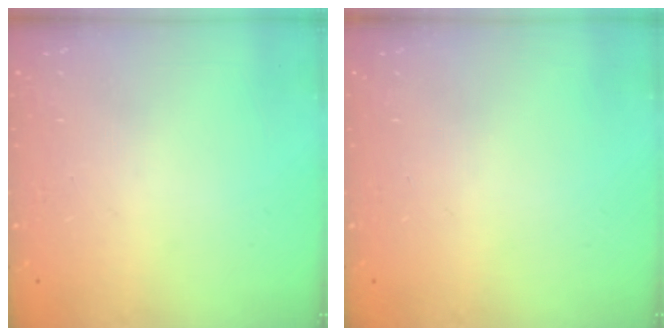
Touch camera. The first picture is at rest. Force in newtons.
{"total": 0.0}